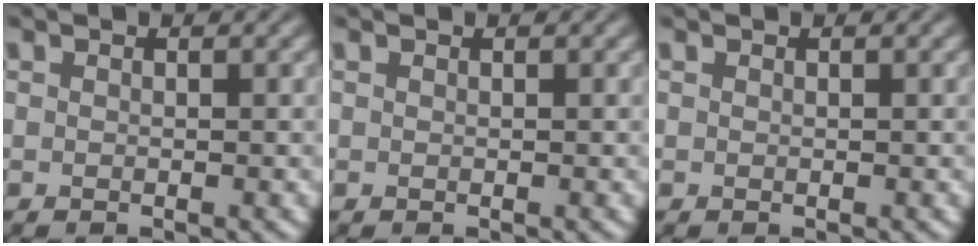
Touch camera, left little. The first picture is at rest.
{"total": 0.0}
{"total": 0.0}